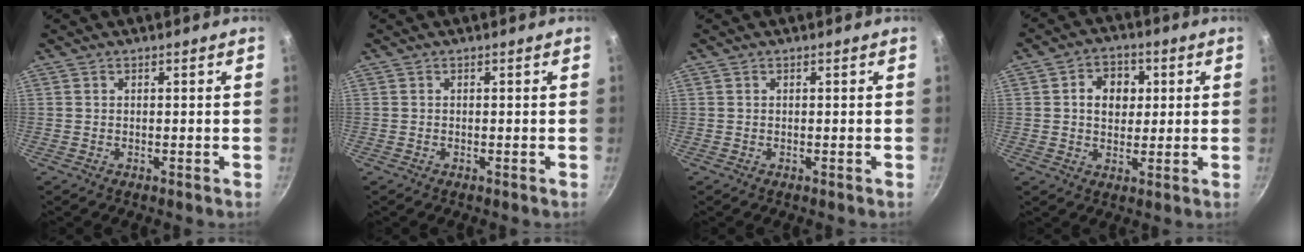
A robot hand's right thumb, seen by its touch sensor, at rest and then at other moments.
{"total": 0.0}
{"total": 0.0}
{"total": 7.5, "force": [1.5, 6.0, 4.3], "torque": [-0.038, 0.004, 0.017]}